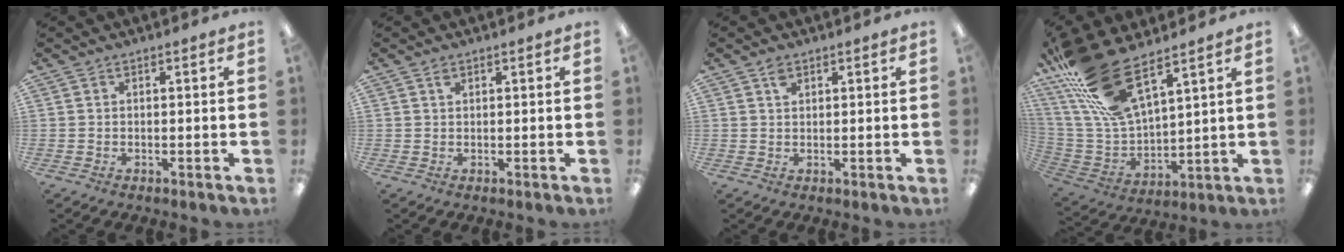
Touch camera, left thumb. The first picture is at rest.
{"total": 1.0, "force": [0.7, 0.5, 0.6], "torque": [-0.015, 0.001, 0.012]}
{"total": 1.9, "force": [1.3, 1.1, 0.9], "torque": [-0.015, -0.005, 0.022]}
{"total": 20.1, "force": [13.8, 7.2, 12.8], "torque": [-0.294, -0.076, 0.247]}